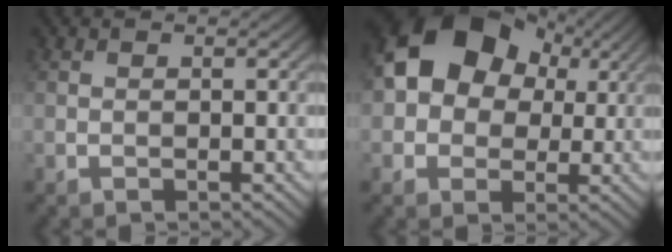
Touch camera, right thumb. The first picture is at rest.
{"total": 12.2, "force": [3.0, 9.3, 7.3], "torque": [-0.128, 0.025, 0.030]}